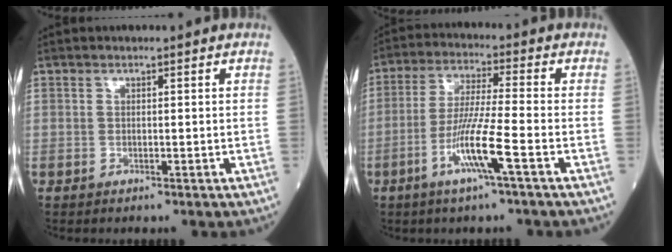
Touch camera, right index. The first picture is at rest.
{"total": 8.9, "force": [-3.7, -0.6, 8.1], "torque": [-0.159, -0.008, -0.076]}